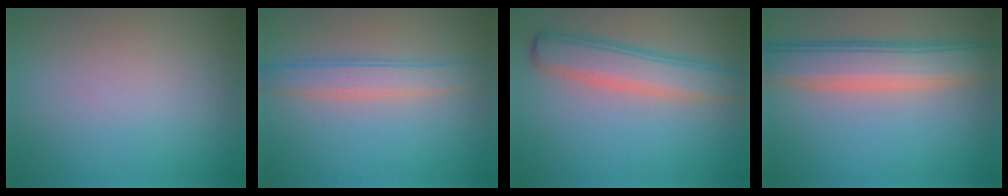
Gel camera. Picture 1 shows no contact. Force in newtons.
{"total": 3.0, "press": 3.0, "slide": 0.1}
{"total": 4.8, "press": 4.8, "slide": 0.4}
{"total": 6.4, "press": 6.4, "slide": 0.3}